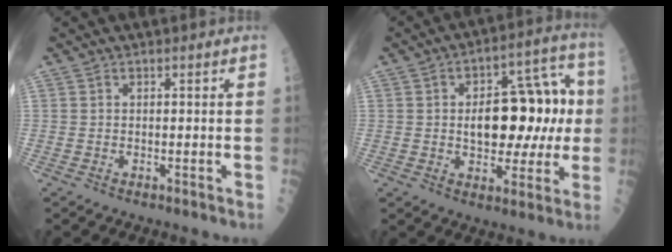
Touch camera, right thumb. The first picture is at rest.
{"total": 17.6, "force": [0.9, 10.0, 14.5], "torque": [-0.153, 0.037, 0.018]}